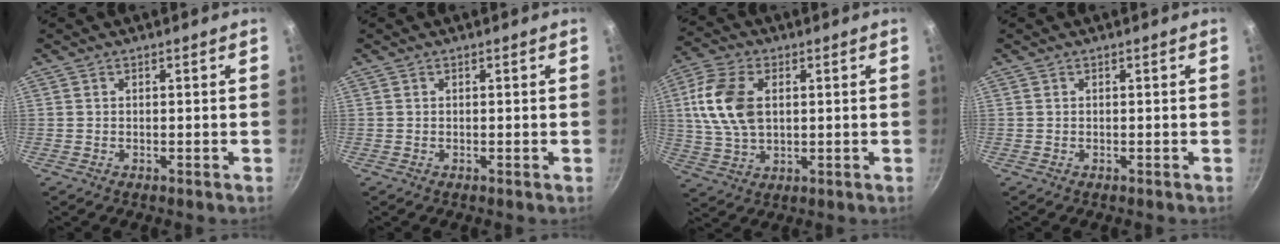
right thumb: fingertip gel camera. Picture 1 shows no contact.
{"total": 0.0}
{"total": 12.5, "force": [2.2, 7.9, 9.5], "torque": [-0.180, 0.003, 0.039]}
{"total": 0.0}